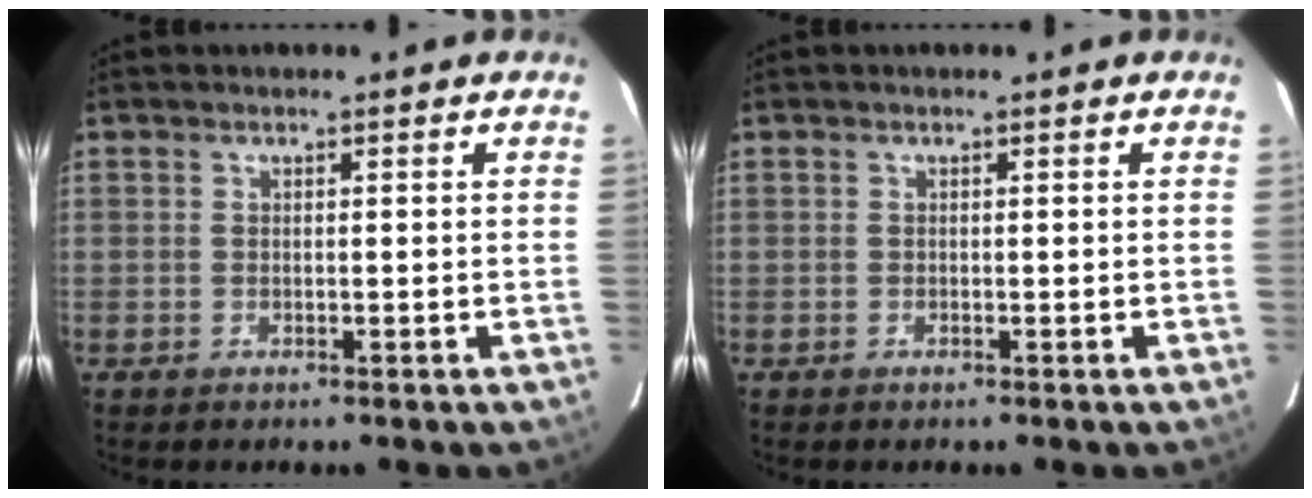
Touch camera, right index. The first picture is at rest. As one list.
[{"total": 0.0}]